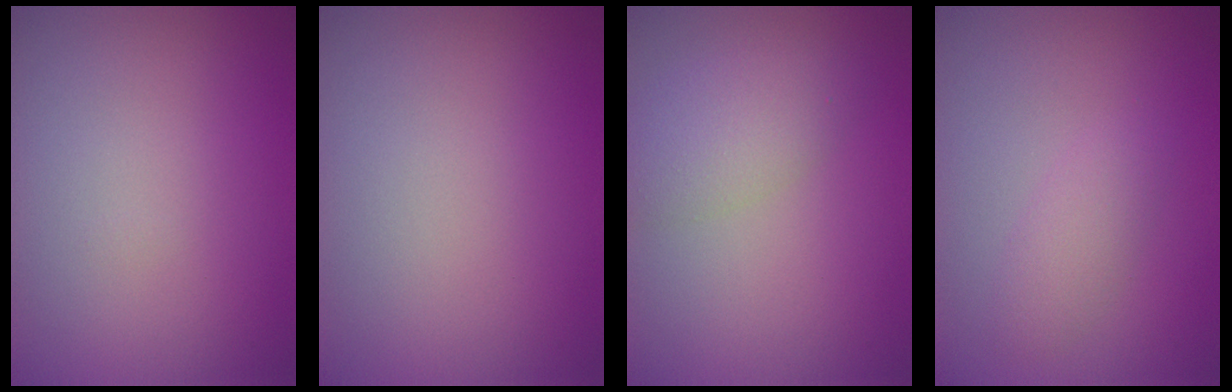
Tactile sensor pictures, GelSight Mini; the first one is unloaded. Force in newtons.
{"total": 0.0}
{"total": 3.0, "press": 3.0, "slide": 0.1}
{"total": 1.8, "press": 1.8, "slide": 0.1}